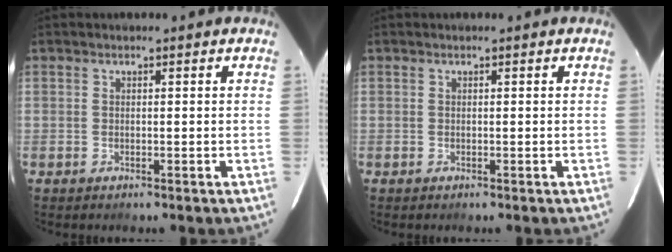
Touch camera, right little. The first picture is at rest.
{"total": 0.0}